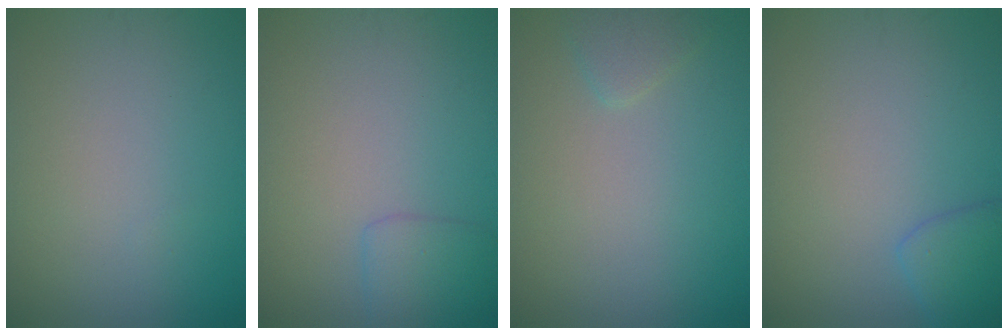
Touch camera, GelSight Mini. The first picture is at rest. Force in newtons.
{"total": 2.0, "press": 1.9, "slide": 0.1}
{"total": 1.1, "press": 1.1, "slide": 0.1}
{"total": 2.4, "press": 2.4, "slide": 0.2}